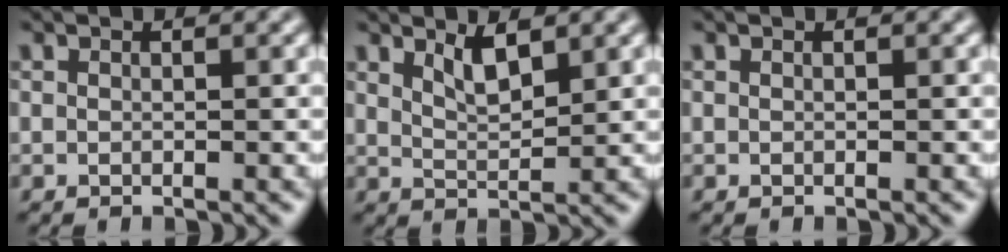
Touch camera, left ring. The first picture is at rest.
{"total": 2.4, "force": [1.6, 0.6, 1.7], "torque": [-0.031, -0.005, 0.032]}
{"total": 0.0}